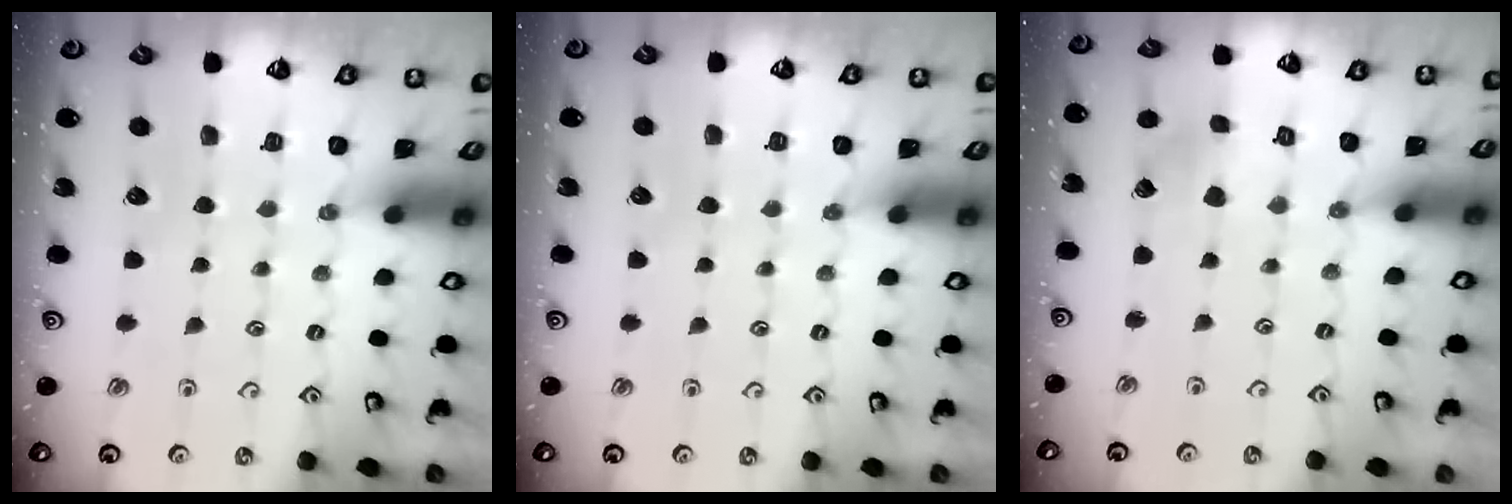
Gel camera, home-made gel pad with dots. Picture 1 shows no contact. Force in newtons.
{"total": 0.0}
{"total": 2.4, "press": 2.4, "slide": 0.2}